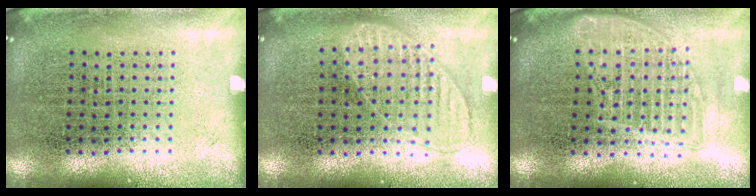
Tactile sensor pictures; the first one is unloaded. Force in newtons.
{"total": 0.9, "press": 0.9, "slide": 0.2}
{"total": 1.6, "press": 1.4, "slide": 0.7}